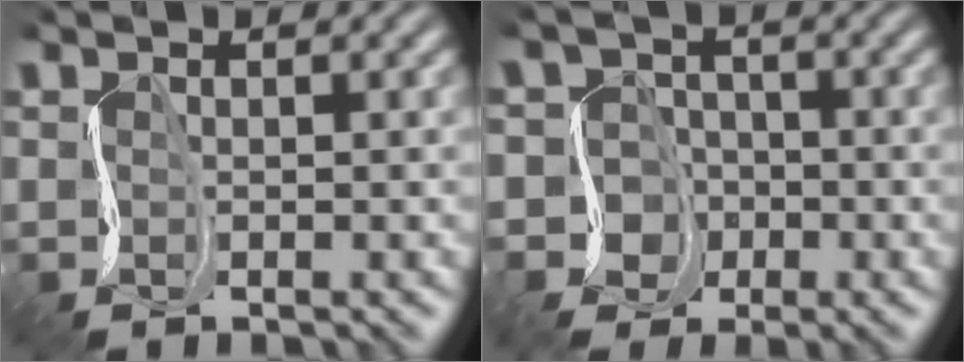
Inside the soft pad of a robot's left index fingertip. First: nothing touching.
{"total": 3.9, "force": [-3.3, 2.0, 0.1], "torque": [0.022, -0.015, -0.059]}